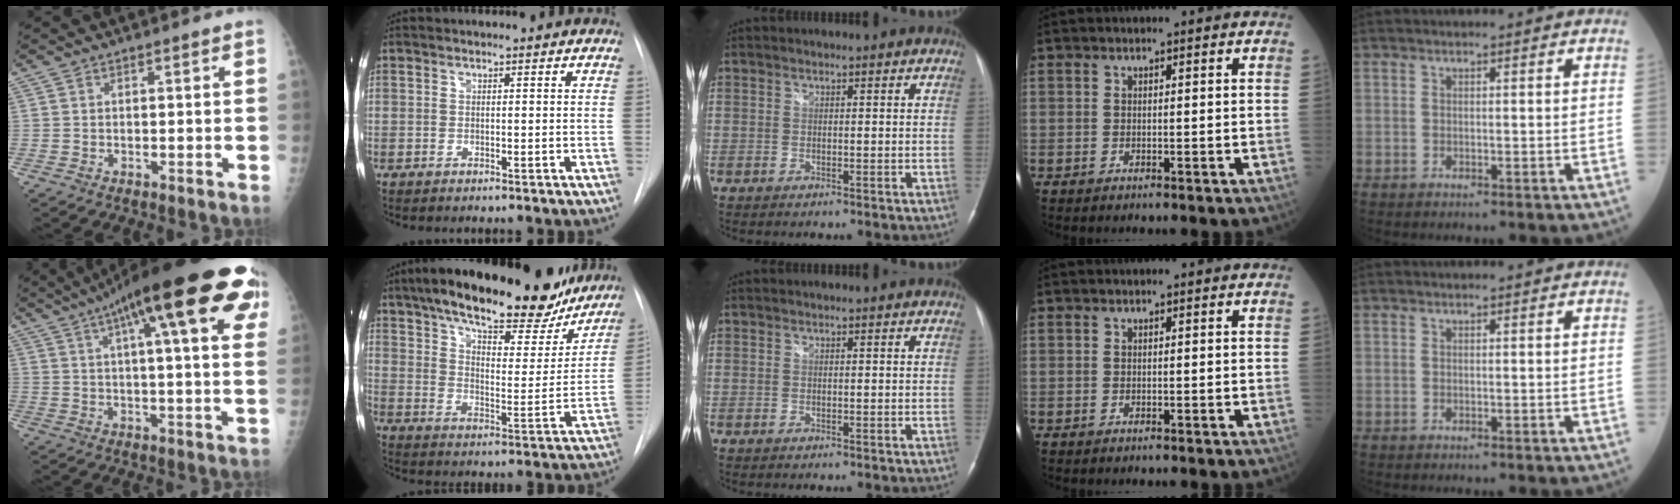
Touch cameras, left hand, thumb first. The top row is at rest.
{"thumb": {"total": 26.5, "force": [12.8, 6.2, 22.3], "torque": [-0.295, 0.017, 0.171]}, "index": {"total": 26.8, "force": [21.2, 7.9, 14.4], "torque": [-0.232, 0.011, 0.287]}}